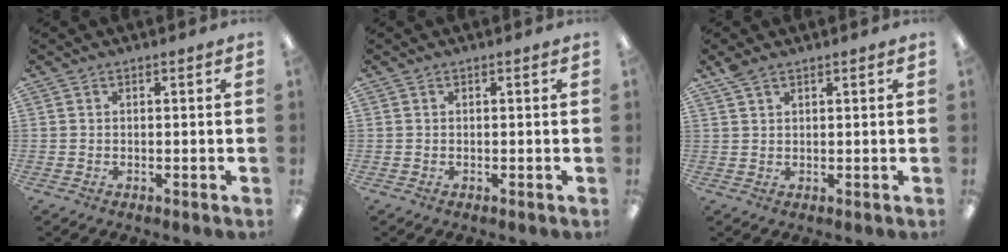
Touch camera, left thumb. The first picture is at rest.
{"total": 0.0}
{"total": 2.6, "force": [2.0, 1.0, 1.4], "torque": [-0.032, -0.002, 0.037]}